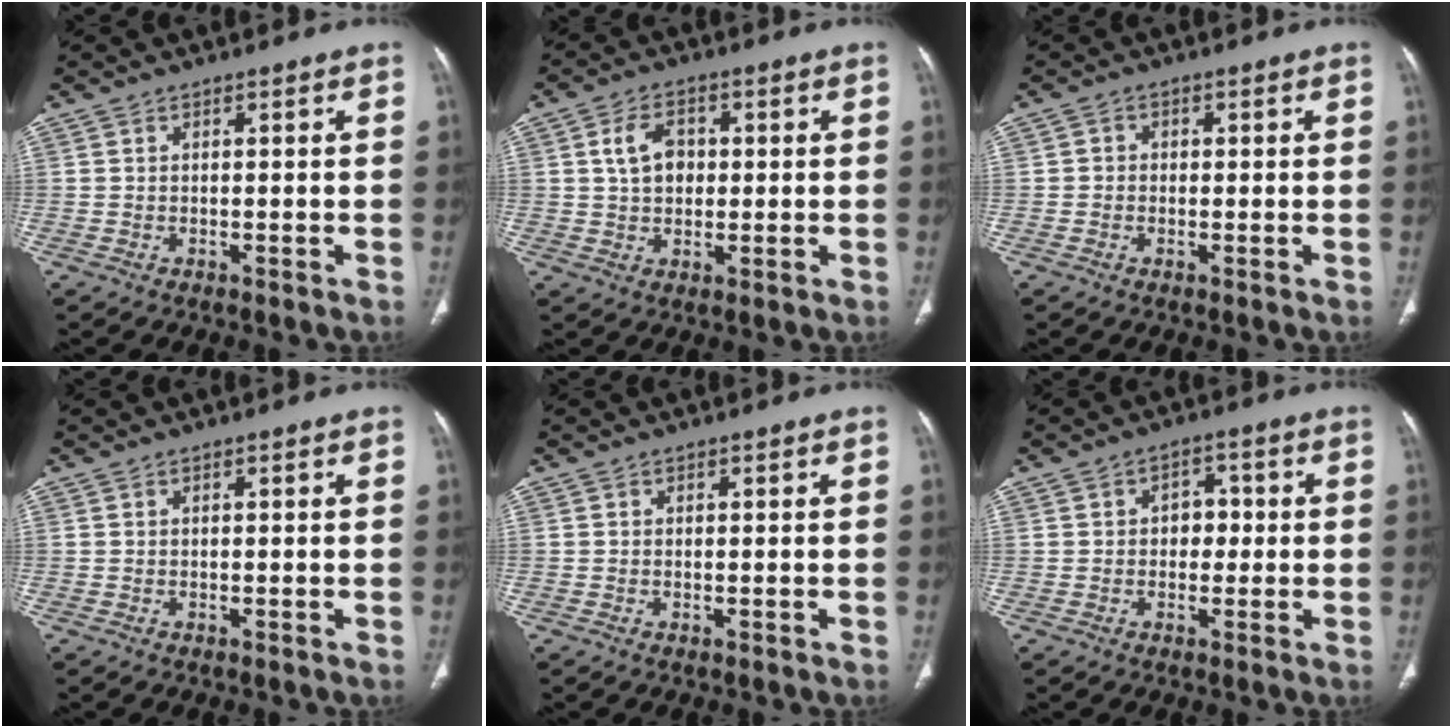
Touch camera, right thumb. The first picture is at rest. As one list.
[{"total": 6.4, "force": [1.2, 4.5, 4.3], "torque": [-0.062, 0.004, 0.021]}, {"total": 1.4, "force": [-0.1, 1.4, 0.3], "torque": [0.008, 0.005, -0.006]}, {"total": 0.0}, {"total": 0.0}, {"total": 4.2, "force": [0.0, 3.2, 2.7], "torque": [-0.012, 0.011, -0.007]}]